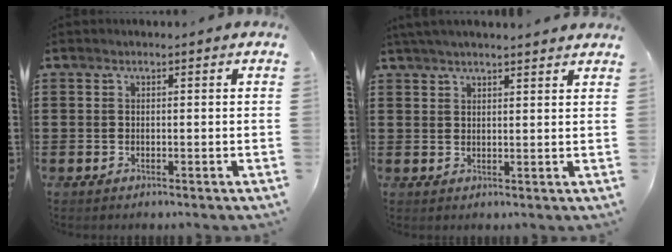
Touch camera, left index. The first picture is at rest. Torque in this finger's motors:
{"motor_torque": [1.40, -0.74, 0.88, 0.16]}